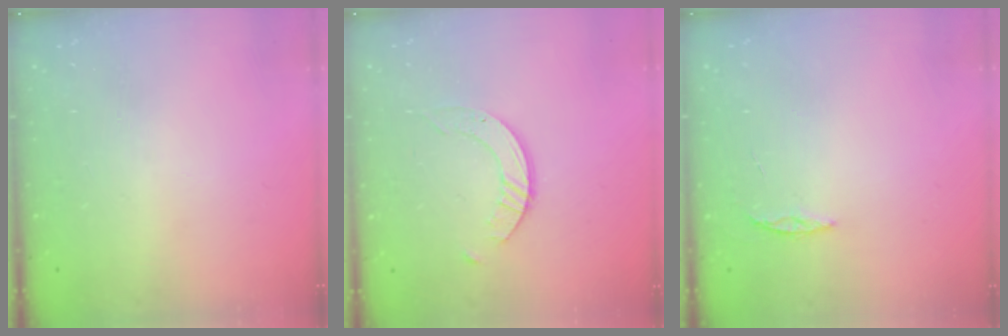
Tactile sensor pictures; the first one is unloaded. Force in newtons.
{"total": 2.9, "press": 2.9, "slide": 0.3}
{"total": 2.4, "press": 2.4, "slide": 0.2}